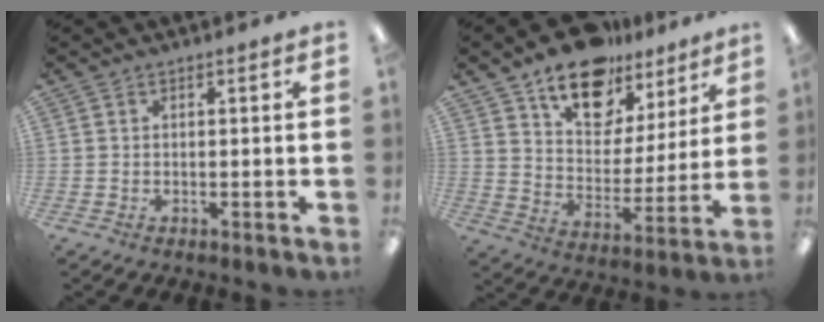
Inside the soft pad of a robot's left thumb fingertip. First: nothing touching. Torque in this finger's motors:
{"motor_torque": [0.61, 0.61, 1.39, -1.38, 0.26]}